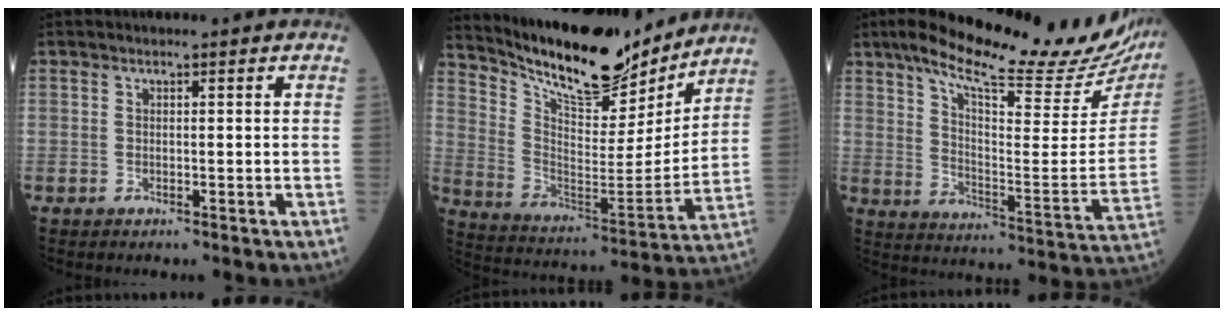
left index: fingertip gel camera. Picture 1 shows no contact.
{"total": 17.8, "force": [16.0, 4.0, 6.7], "torque": [-0.130, -0.024, 0.264]}
{"total": 26.6, "force": [22.0, 4.1, 14.4], "torque": [-0.229, -0.044, 0.293]}